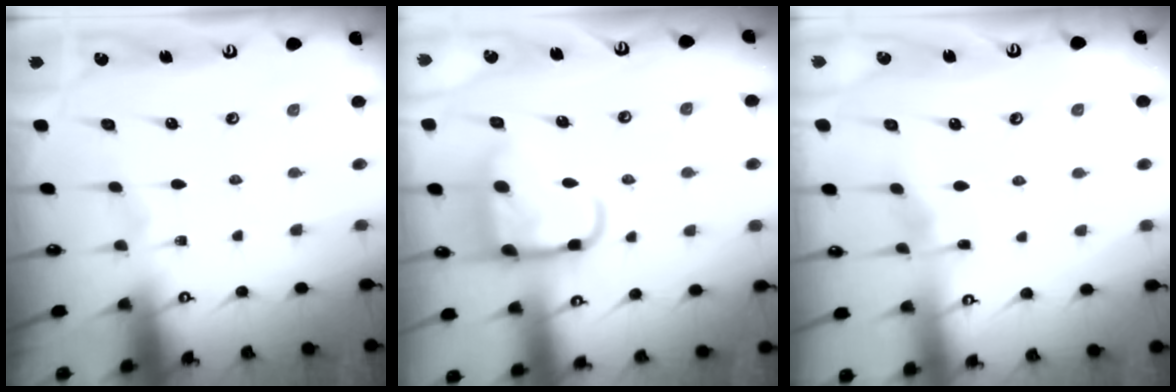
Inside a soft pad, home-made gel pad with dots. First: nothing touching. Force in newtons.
{"total": 12.8, "press": 12.8, "slide": 1.4}
{"total": 4.0, "press": 4.0, "slide": 0.6}